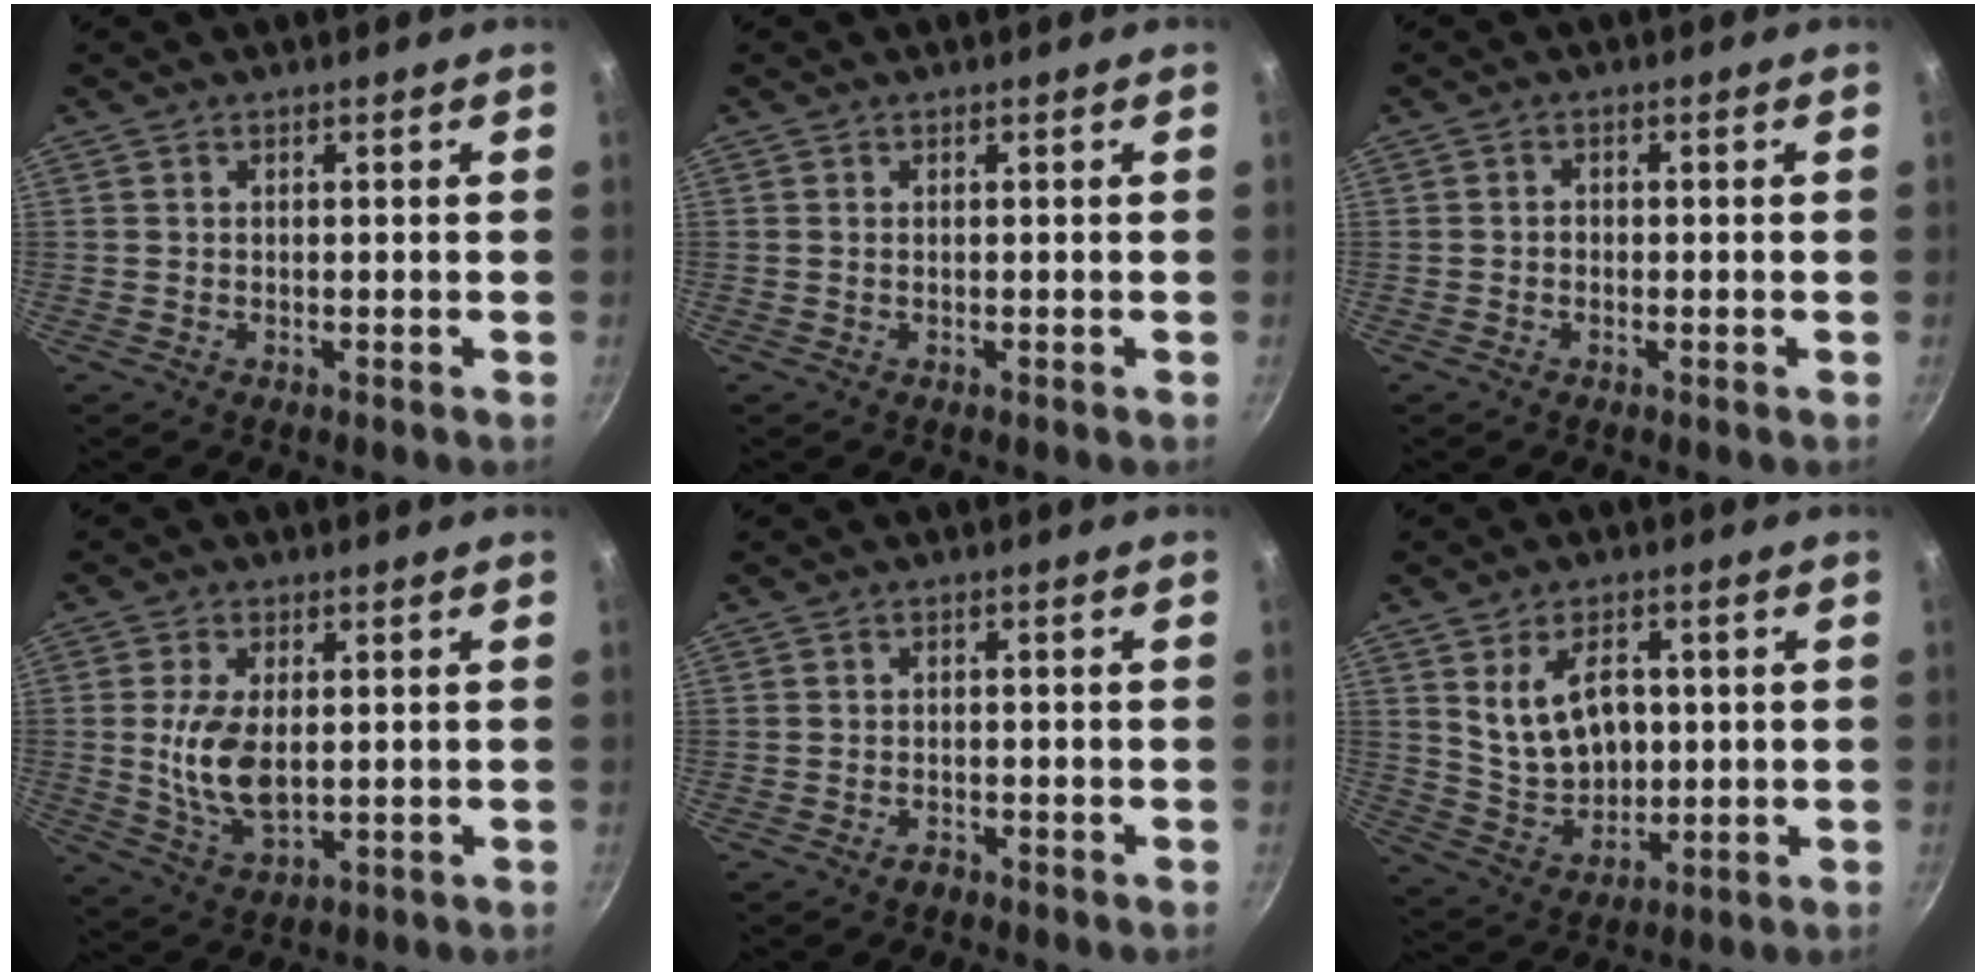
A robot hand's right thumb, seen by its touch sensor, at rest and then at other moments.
{"total": 0.0}
{"total": 1.0, "force": [-0.3, 0.9, 0.5], "torque": [-0.008, 0.005, -0.008]}
{"total": 9.5, "force": [0.6, 5.0, 8.1], "torque": [-0.160, -0.011, 0.017]}
{"total": 1.4, "force": [-1.1, 0.7, 0.5], "torque": [-0.006, 0.014, -0.017]}
{"total": 11.3, "force": [2.3, 7.7, 8.0], "torque": [-0.111, -0.019, 0.060]}